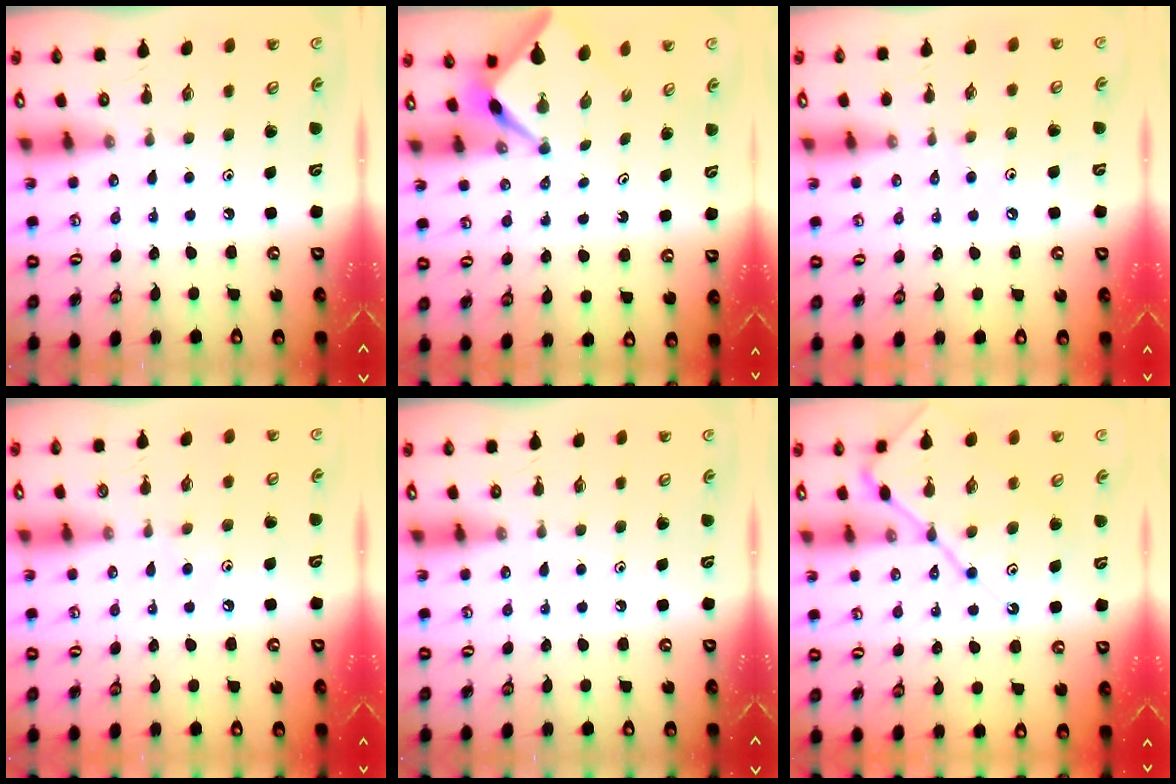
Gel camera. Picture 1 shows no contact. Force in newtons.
{"total": 2.5, "press": 2.5, "slide": 0.3}
{"total": 2.7, "press": 2.6, "slide": 0.5}
{"total": 3.9, "press": 3.9, "slide": 0.5}
{"total": 0.0}
{"total": 12.0, "press": 11.9, "slide": 1.2}